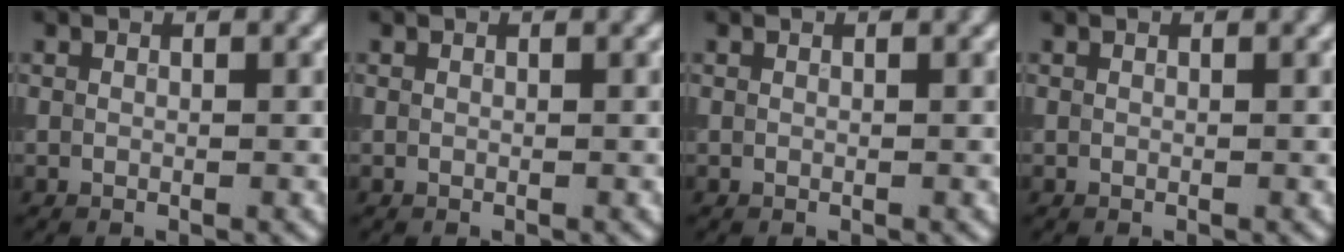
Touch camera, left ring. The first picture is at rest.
{"total": 0.0}
{"total": 0.0}
{"total": 0.0}